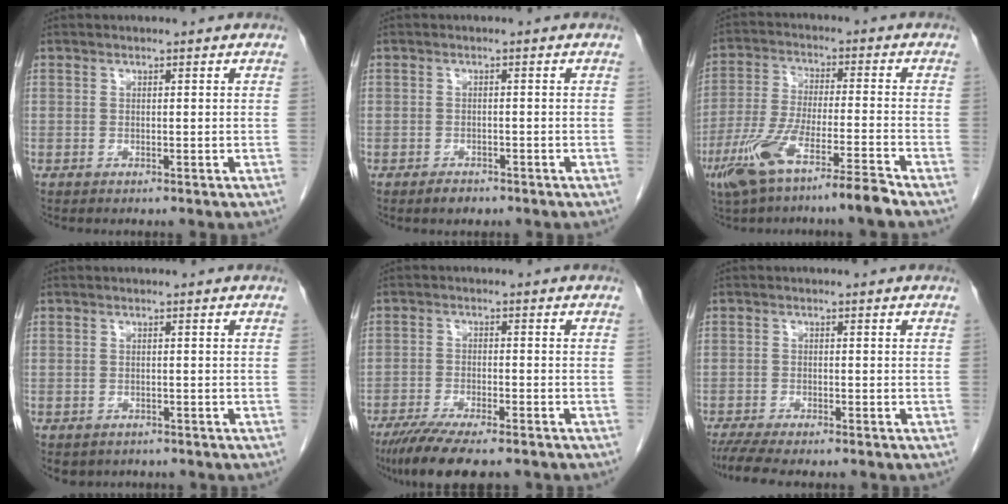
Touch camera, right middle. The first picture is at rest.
{"total": 1.8, "force": [-1.4, 0.9, 0.7], "torque": [-0.016, 0.000, -0.016]}
{"total": 10.9, "force": [-7.3, 0.0, 8.1], "torque": [-0.163, -0.020, -0.139]}
{"total": 3.4, "force": [-2.5, 2.2, 0.7], "torque": [-0.008, 0.002, -0.030]}
{"total": 10.7, "force": [-8.5, 1.9, 6.3], "torque": [-0.096, -0.020, -0.134]}
{"total": 6.5, "force": [-5.4, 0.9, 3.5], "torque": [-0.054, -0.014, -0.087]}